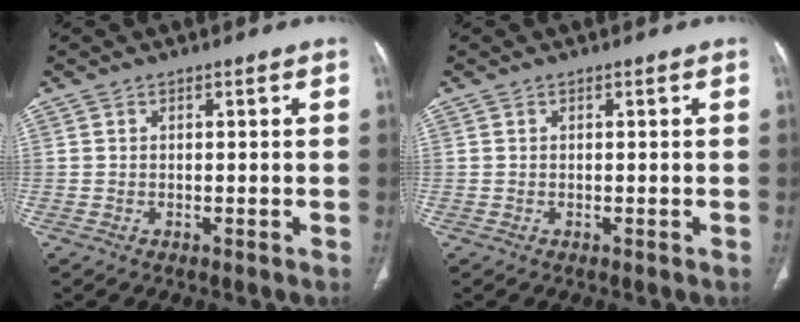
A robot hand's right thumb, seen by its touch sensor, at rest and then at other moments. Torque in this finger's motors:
{"motor_torque": [0.02, 0.02, -0.04, 0.04, 0.00]}